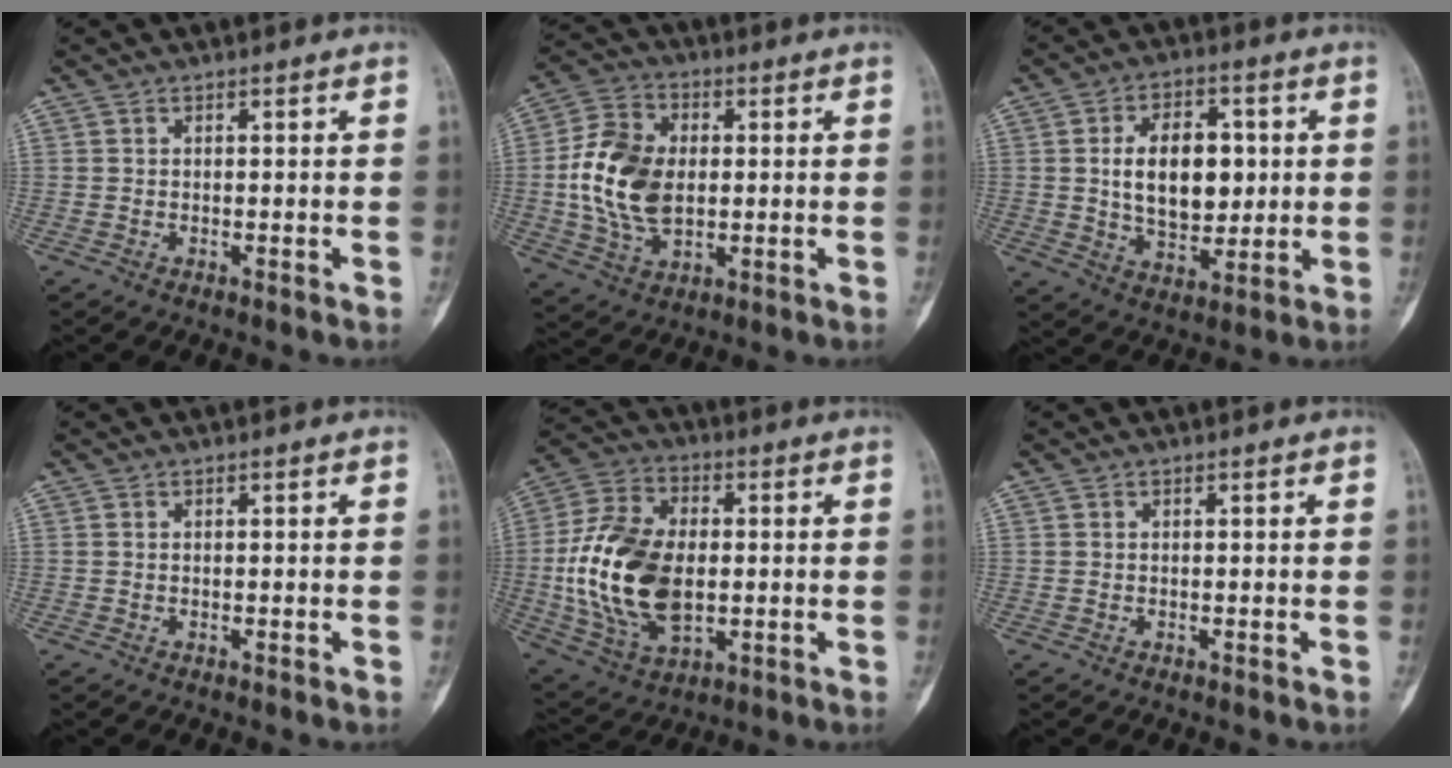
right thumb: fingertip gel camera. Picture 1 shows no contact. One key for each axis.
{"total": 14.6, "fx": 0.1, "fy": 9.6, "fz": 11.0, "tx": -0.202, "ty": 0.006, "tz": 0.003}
{"total": 13.8, "fx": 1.5, "fy": 8.6, "fz": 10.7, "tx": -0.136, "ty": -0.003, "tz": 0.030}
{"total": 0.0}
{"total": 20.4, "fx": -0.8, "fy": 12.4, "fz": 16.1, "tx": -0.310, "ty": 0.003, "tz": -0.007}
{"total": 0.0}